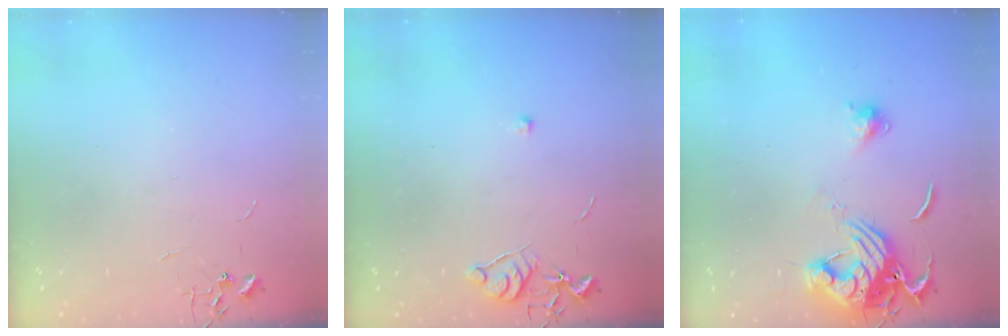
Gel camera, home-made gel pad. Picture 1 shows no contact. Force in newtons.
{"total": 5.5, "press": 5.4, "slide": 0.8}
{"total": 13.0, "press": 13.0, "slide": 1.4}